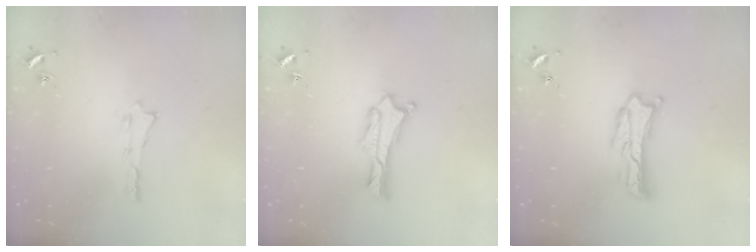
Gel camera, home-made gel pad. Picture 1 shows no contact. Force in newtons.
{"total": 0.8, "press": 0.7, "slide": 0.2}
{"total": 1.6, "press": 1.6, "slide": 0.3}